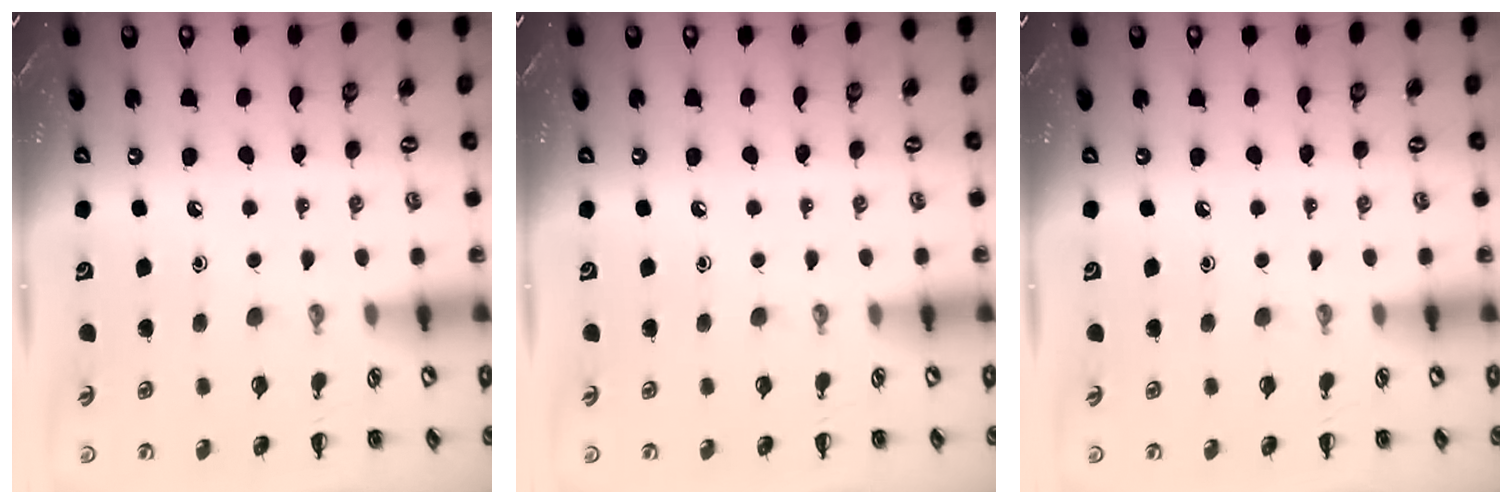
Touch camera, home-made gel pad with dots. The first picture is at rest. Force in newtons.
{"total": 0.0}
{"total": 0.0}